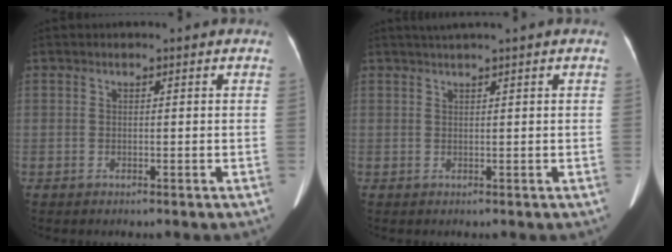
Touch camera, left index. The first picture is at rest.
{"total": 1.9, "force": [1.4, -0.6, 1.1], "torque": [-0.023, 0.011, 0.032]}